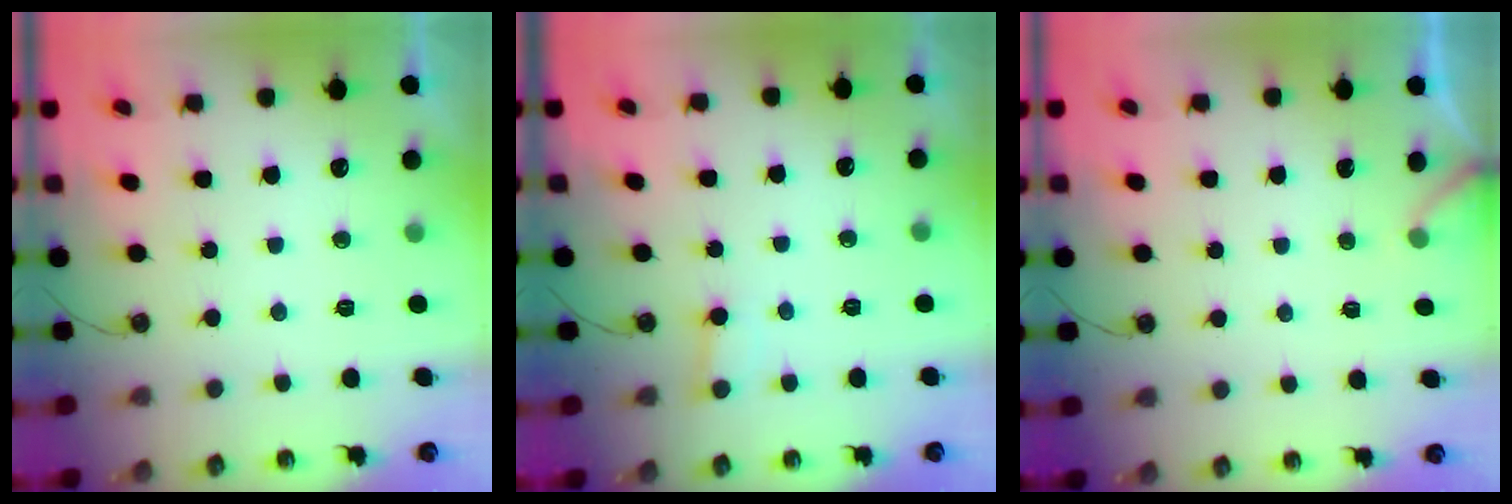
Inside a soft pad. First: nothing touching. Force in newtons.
{"total": 2.9, "press": 2.9, "slide": 0.2}
{"total": 2.8, "press": 2.8, "slide": 0.3}